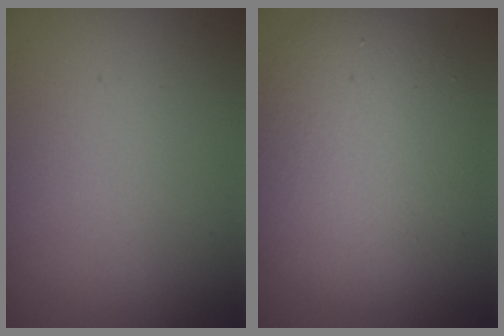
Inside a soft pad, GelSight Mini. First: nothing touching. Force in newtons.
{"total": 7.5, "press": 7.4, "slide": 0.9}